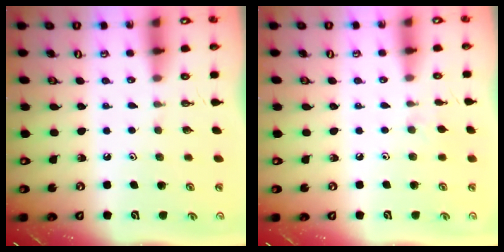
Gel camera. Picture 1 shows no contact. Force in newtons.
{"total": 5.4, "press": 5.4, "slide": 0.7}